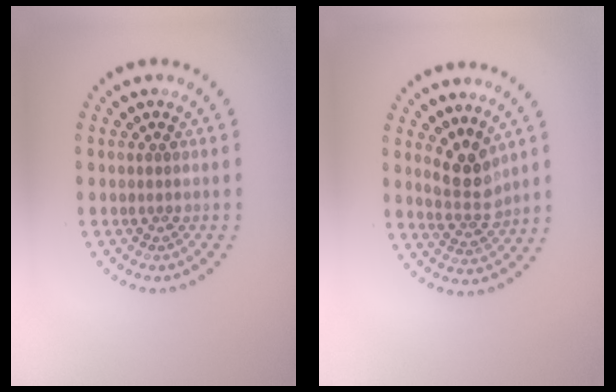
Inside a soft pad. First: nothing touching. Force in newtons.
{"total": 2.9, "press": 2.6, "slide": 1.4}